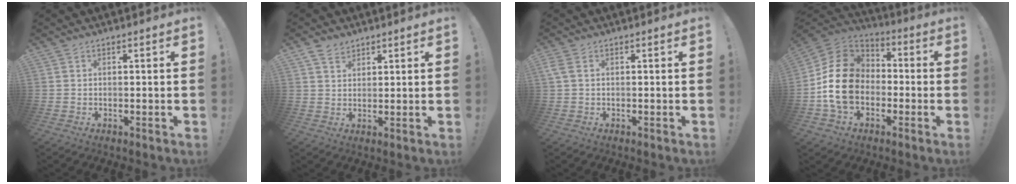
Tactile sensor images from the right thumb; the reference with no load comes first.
{"total": 4.1, "force": [3.1, 2.6, 1.1], "torque": [-0.024, -0.011, 0.058]}
{"total": 2.4, "force": [0.8, 1.4, 1.8], "torque": [-0.043, 0.007, 0.017]}
{"total": 17.9, "force": [-1.9, 14.1, 10.9], "torque": [-0.194, 0.029, -0.024]}